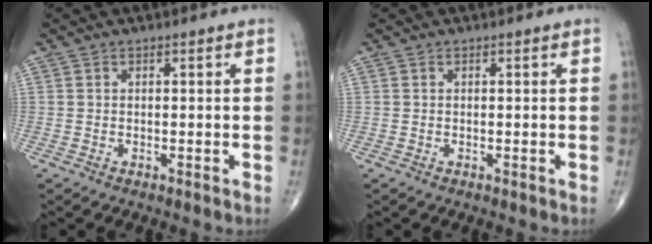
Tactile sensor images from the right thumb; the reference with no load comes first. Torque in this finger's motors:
{"motor_torque": [-0.01, -0.01, 0.07, 0.09, 0.01]}